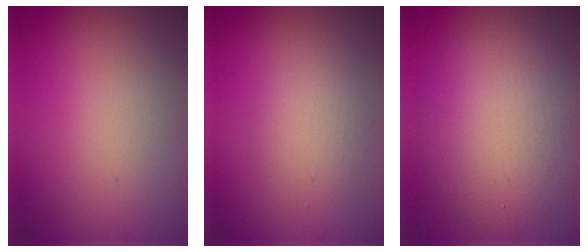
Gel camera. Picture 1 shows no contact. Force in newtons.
{"total": 2.0, "press": 2.0, "slide": 0.2}
{"total": 7.6, "press": 7.6, "slide": 0.2}